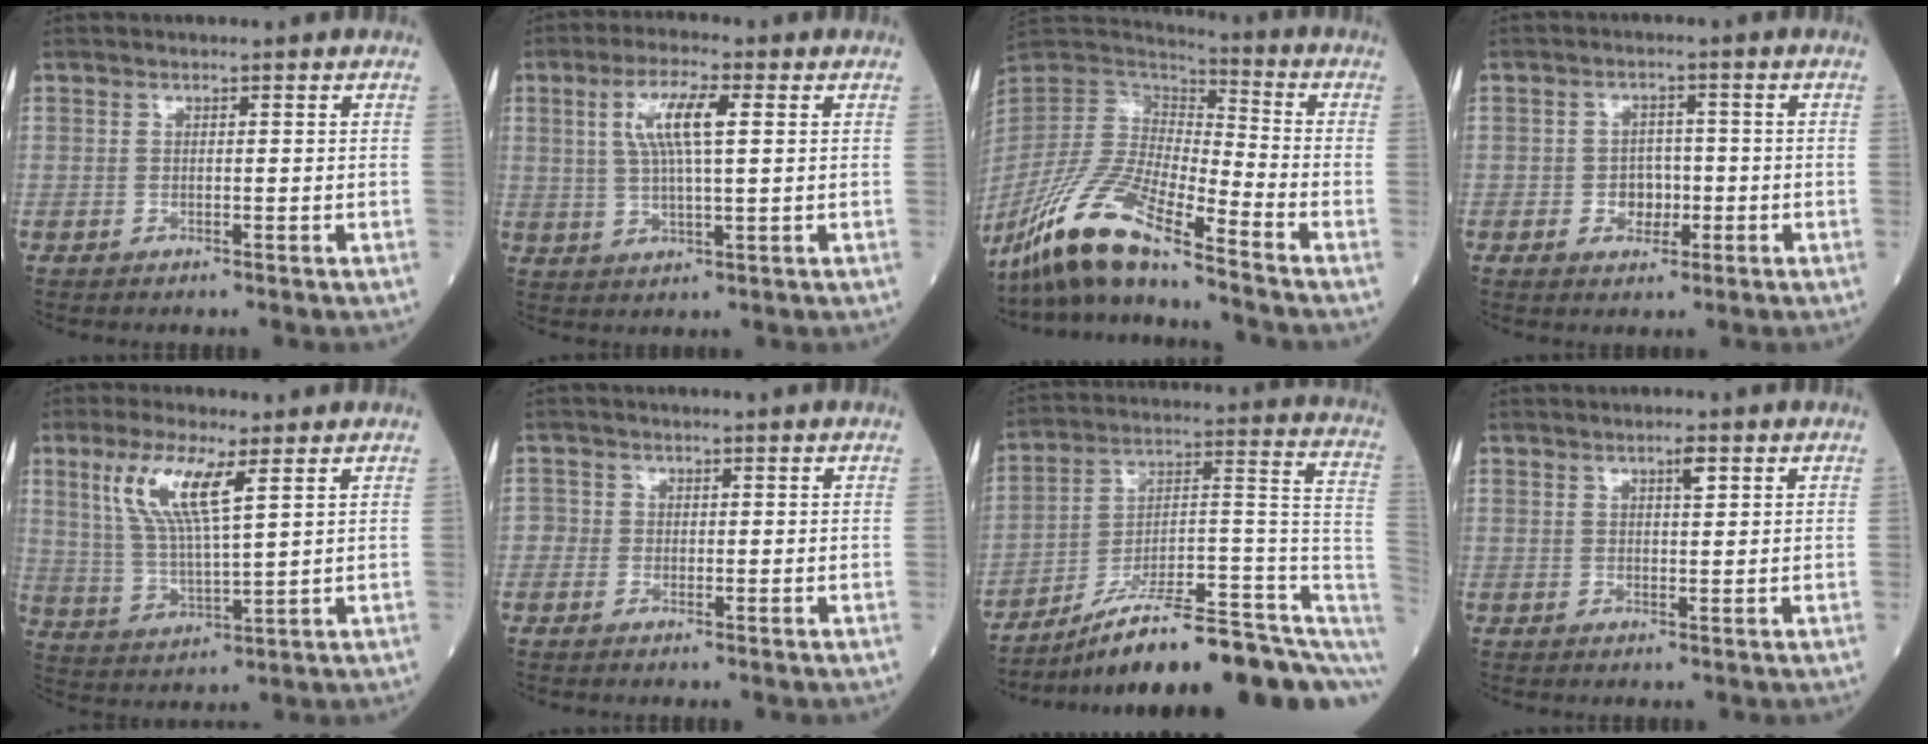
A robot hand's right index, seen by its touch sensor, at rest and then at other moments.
{"total": 7.7, "force": [2.1, 1.2, 7.3], "torque": [-0.148, 0.009, 0.041]}
{"total": 15.9, "force": [-12.0, 1.8, 10.3], "torque": [-0.209, -0.021, -0.230]}
{"total": 3.5, "force": [-0.9, 2.6, 2.2], "torque": [-0.027, 0.006, -0.014]}
{"total": 9.6, "force": [4.4, 1.4, 8.4], "torque": [-0.181, 0.001, 0.090]}
{"total": 1.3, "force": [-0.5, 1.2, 0.1], "torque": [0.009, 0.006, -0.014]}
{"total": 21.8, "force": [-13.6, 3.6, 16.7], "torque": [-0.167, 0.053, -0.209]}
{"total": 1.8, "force": [1.0, 0.4, 1.5], "torque": [-0.024, 0.000, 0.015]}